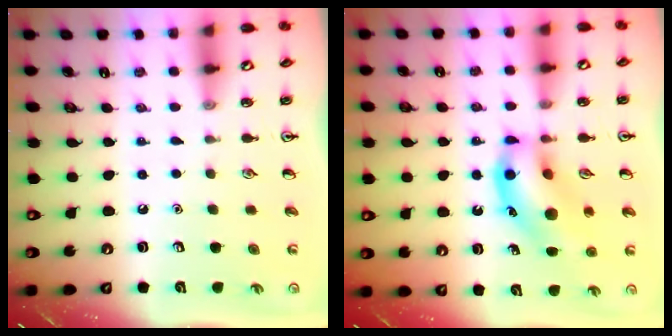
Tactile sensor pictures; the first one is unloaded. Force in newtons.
{"total": 14.9, "press": 14.7, "slide": 2.4}